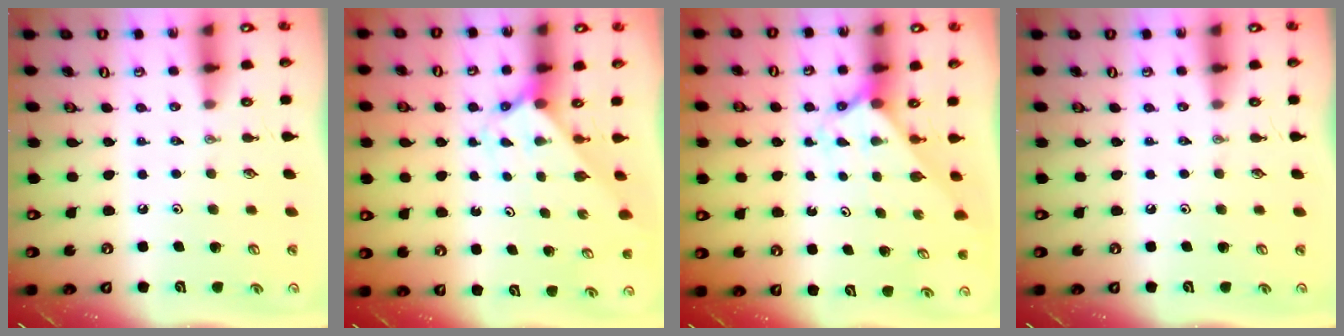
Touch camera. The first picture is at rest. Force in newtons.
{"total": 2.2, "press": 2.2, "slide": 0.2}
{"total": 2.1, "press": 2.1, "slide": 0.2}
{"total": 0.0}